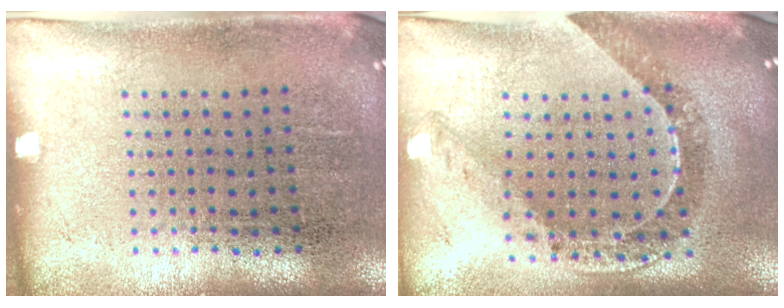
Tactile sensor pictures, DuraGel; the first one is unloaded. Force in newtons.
{"total": 0.5, "press": 0.5, "slide": 0.1}